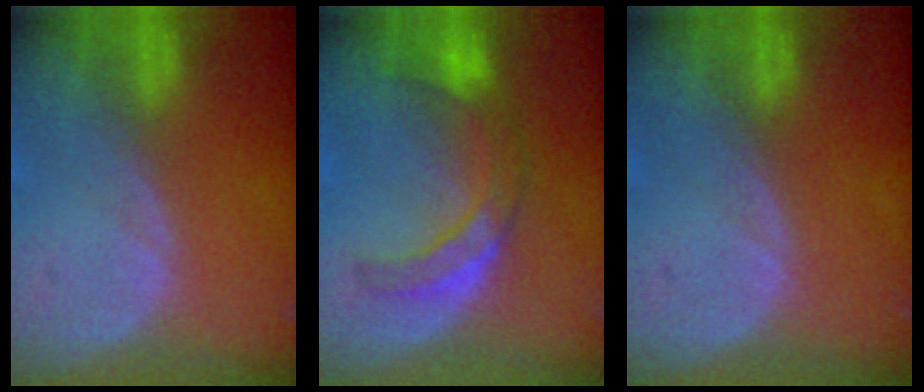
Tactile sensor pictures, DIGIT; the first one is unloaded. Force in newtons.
{"total": 7.3, "press": 6.8, "slide": 2.7}
{"total": 0.0}